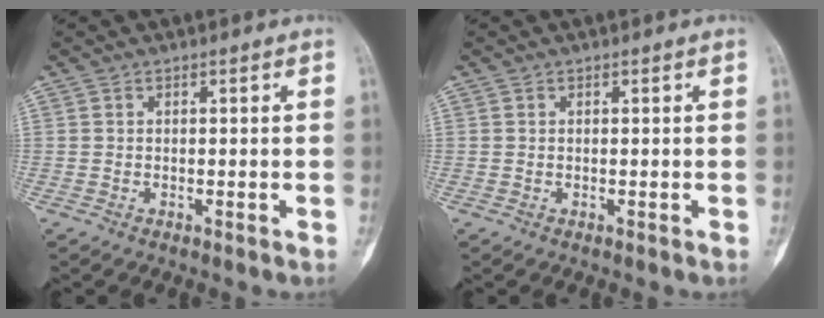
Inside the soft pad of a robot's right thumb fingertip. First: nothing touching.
{"total": 0.0}